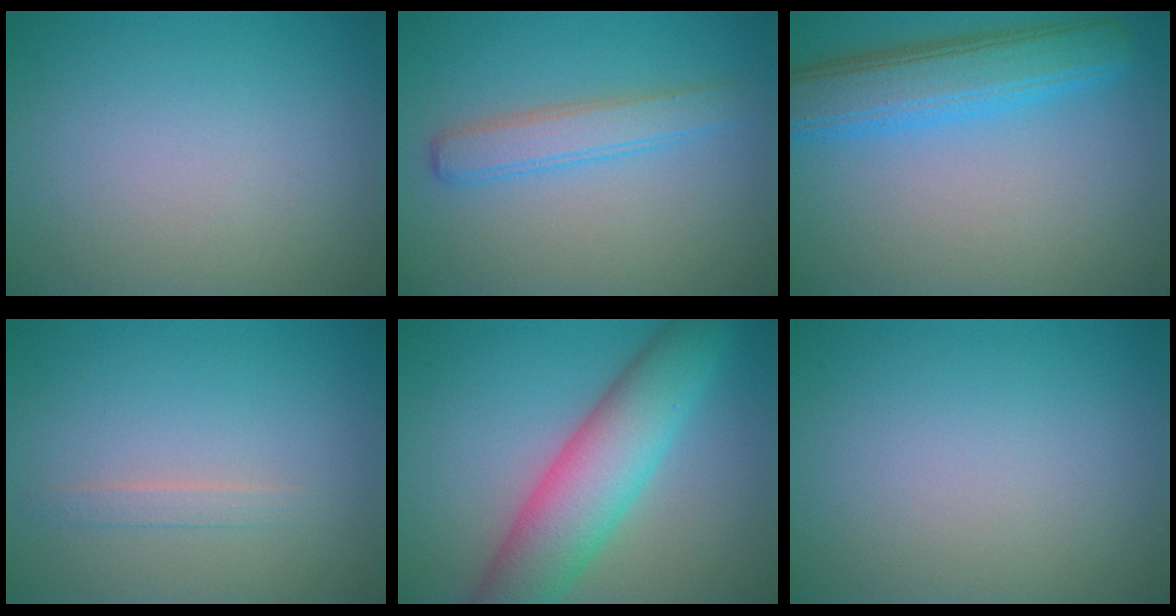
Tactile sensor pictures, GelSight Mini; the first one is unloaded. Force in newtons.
{"total": 2.9, "press": 2.9, "slide": 0.1}
{"total": 6.3, "press": 6.3, "slide": 0.1}
{"total": 1.1, "press": 1.1, "slide": 0.1}
{"total": 8.1, "press": 8.1, "slide": 0.1}
{"total": 0.0}